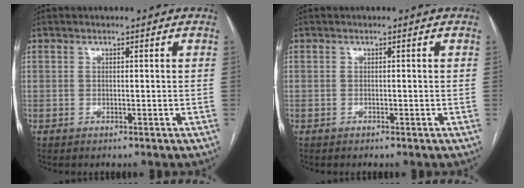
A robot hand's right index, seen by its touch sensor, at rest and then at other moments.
{"total": 0.0}